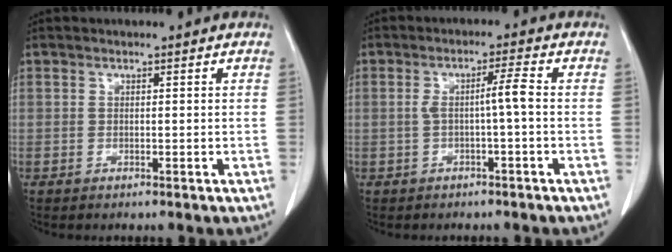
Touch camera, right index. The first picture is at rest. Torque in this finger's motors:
{"motor_torque": [0.45, -0.18, 0.17, 0.04]}